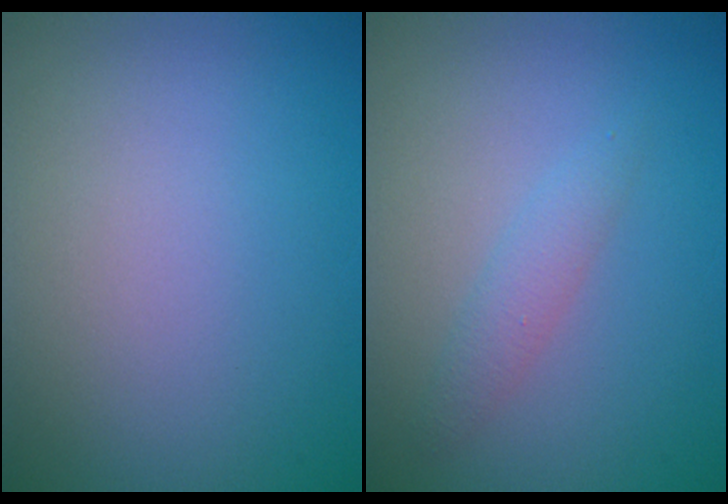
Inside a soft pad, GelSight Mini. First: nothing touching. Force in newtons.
{"total": 1.6, "press": 1.6, "slide": 0.0}